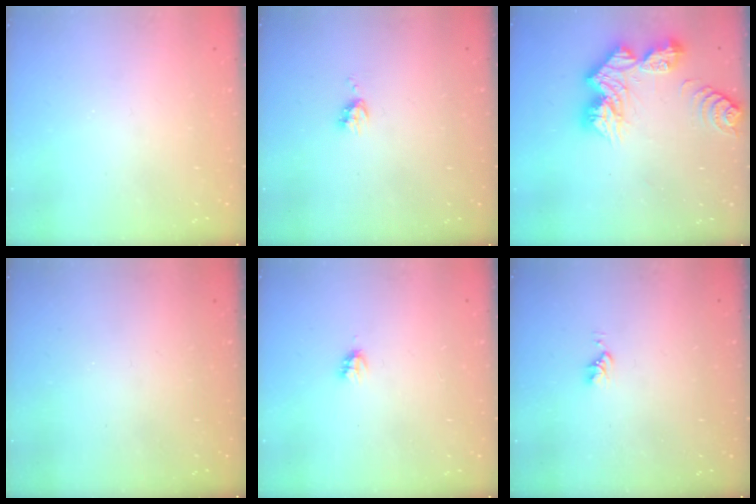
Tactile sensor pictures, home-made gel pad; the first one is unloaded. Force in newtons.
{"total": 5.4, "press": 5.3, "slide": 0.7}
{"total": 14.1, "press": 14.1, "slide": 1.3}
{"total": 0.0}
{"total": 2.7, "press": 2.7, "slide": 0.2}
{"total": 3.0, "press": 3.0, "slide": 0.4}